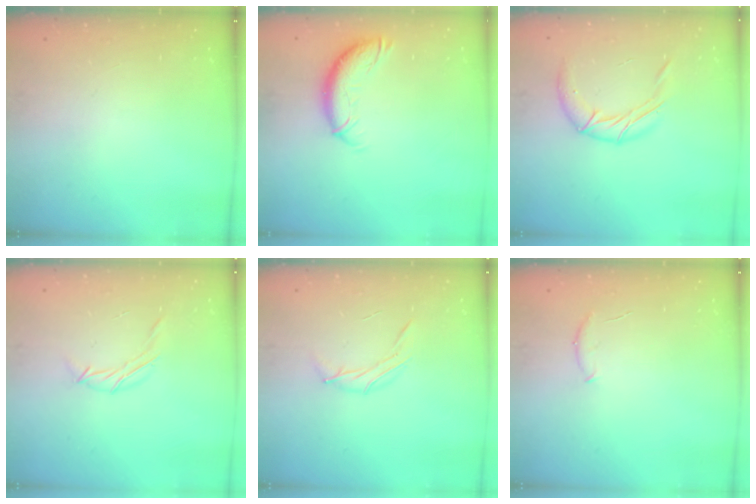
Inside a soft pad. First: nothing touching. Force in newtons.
{"total": 10.3, "press": 10.3, "slide": 0.8}
{"total": 10.8, "press": 10.7, "slide": 1.3}
{"total": 5.5, "press": 5.4, "slide": 1.2}
{"total": 6.8, "press": 6.8, "slide": 0.5}
{"total": 6.1, "press": 6.0, "slide": 1.1}